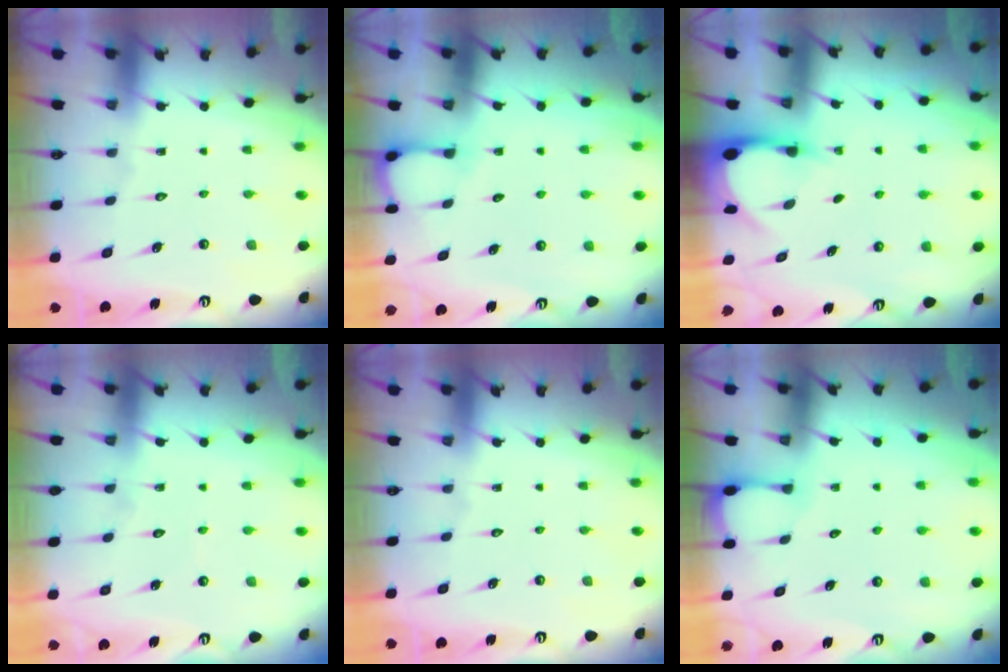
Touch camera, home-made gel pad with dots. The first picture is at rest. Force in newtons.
{"total": 2.6, "press": 2.6, "slide": 0.3}
{"total": 3.7, "press": 3.7, "slide": 0.2}
{"total": 2.7, "press": 2.7, "slide": 0.2}
{"total": 0.0}
{"total": 2.3, "press": 2.3, "slide": 0.3}